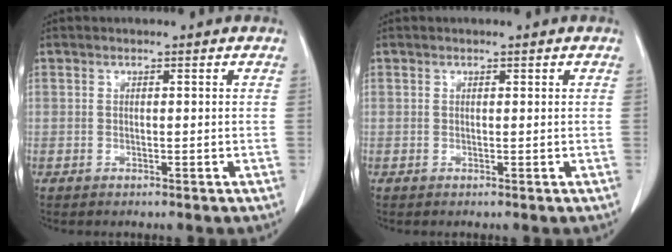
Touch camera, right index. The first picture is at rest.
{"total": 0.0}